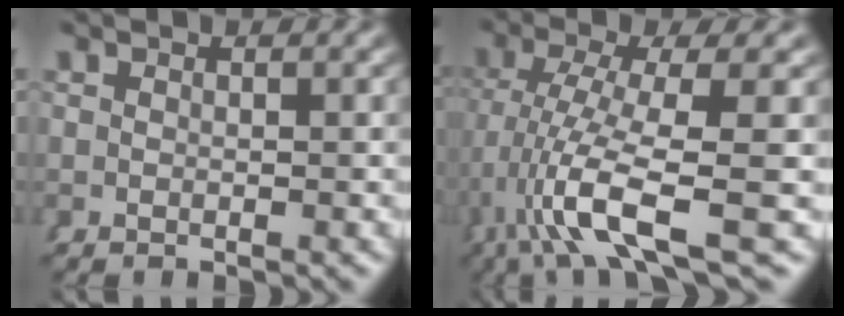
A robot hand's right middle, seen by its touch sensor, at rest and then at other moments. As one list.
[{"total": 7.7, "force": [-1.6, 2.0, 7.3], "torque": [-0.137, -0.021, -0.013]}]